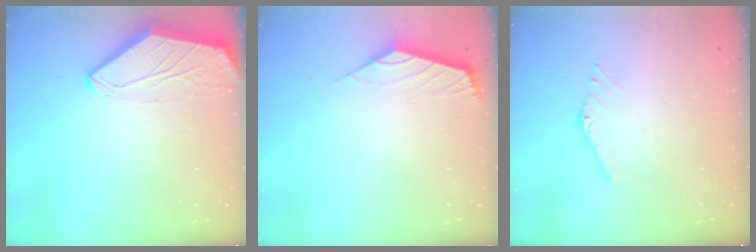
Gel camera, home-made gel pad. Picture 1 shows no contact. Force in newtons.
{"total": 2.5, "press": 2.5, "slide": 0.6}
{"total": 1.9, "press": 1.9, "slide": 0.1}